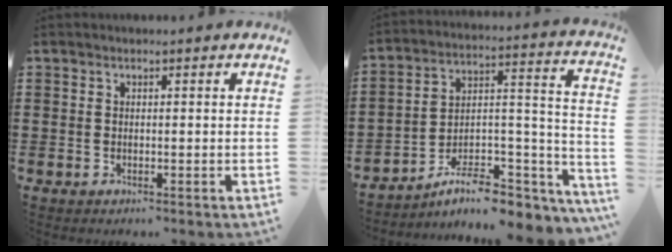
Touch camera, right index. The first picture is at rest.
{"total": 7.8, "force": [-5.6, 3.4, 4.3], "torque": [-0.070, 0.005, -0.102]}